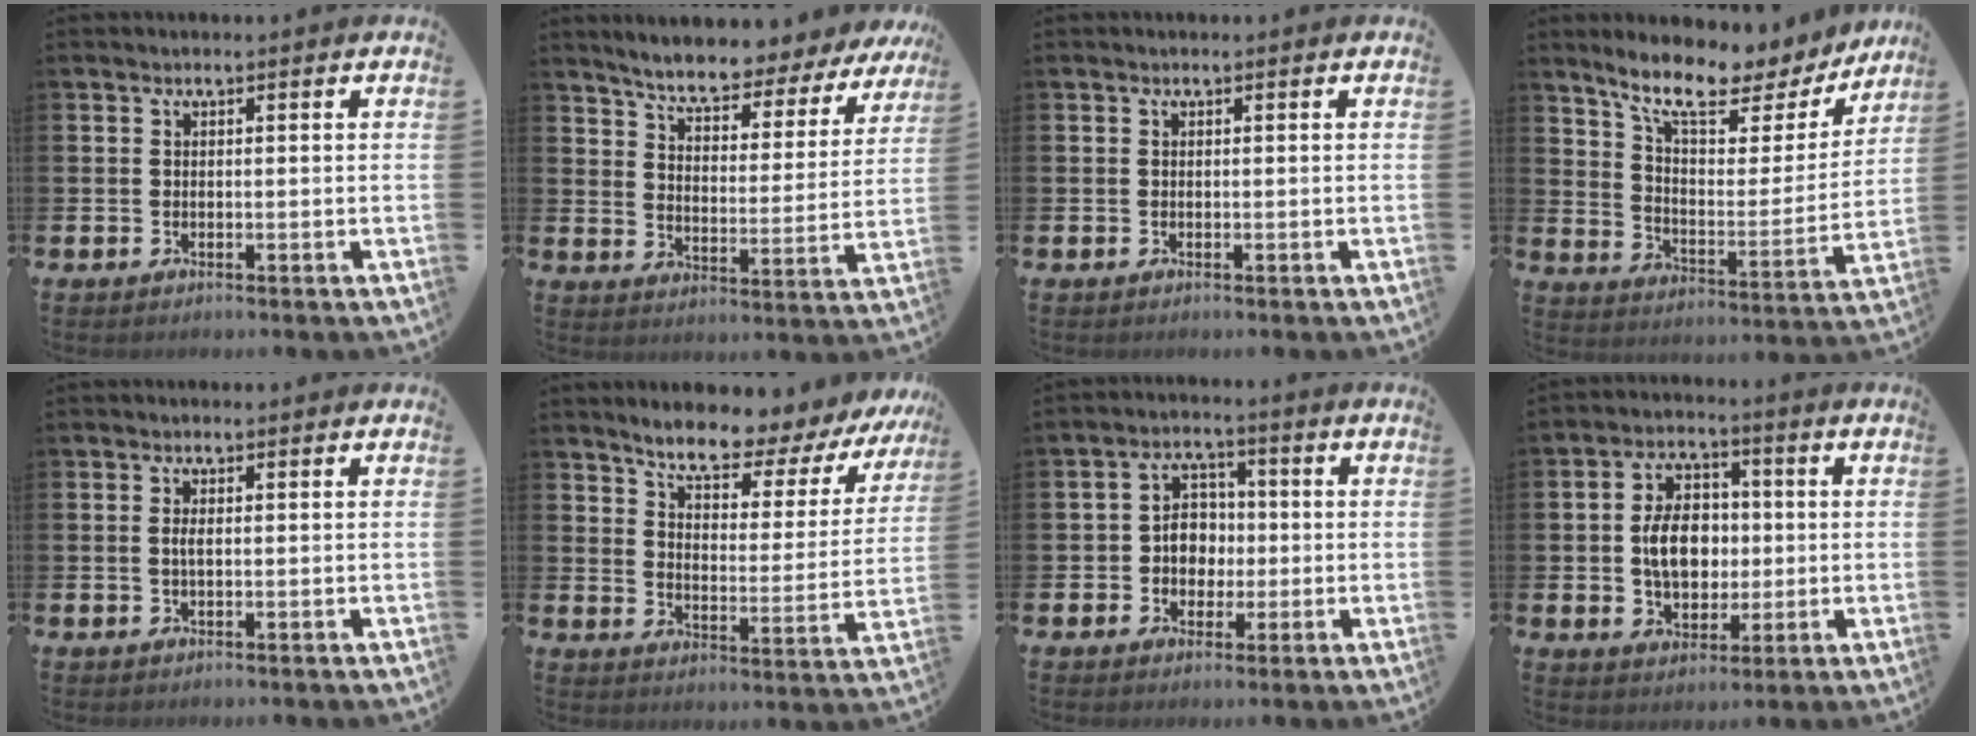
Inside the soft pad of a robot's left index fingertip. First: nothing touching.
{"total": 7.0, "force": [6.7, 0.8, 2.1], "torque": [-0.064, -0.052, 0.110]}
{"total": 0.0}
{"total": 10.8, "force": [9.4, 2.9, 4.7], "torque": [-0.117, -0.056, 0.161]}
{"total": 1.2, "force": [0.1, 0.4, 1.1], "torque": [-0.017, 0.001, -0.001]}
{"total": 7.3, "force": [6.7, 1.4, 2.5], "torque": [-0.076, -0.052, 0.109]}
{"total": 4.8, "force": [-0.1, 4.2, 2.3], "torque": [-0.045, 0.008, -0.010]}
{"total": 7.5, "force": [0.1, 5.4, 5.3], "torque": [-0.104, 0.015, -0.004]}